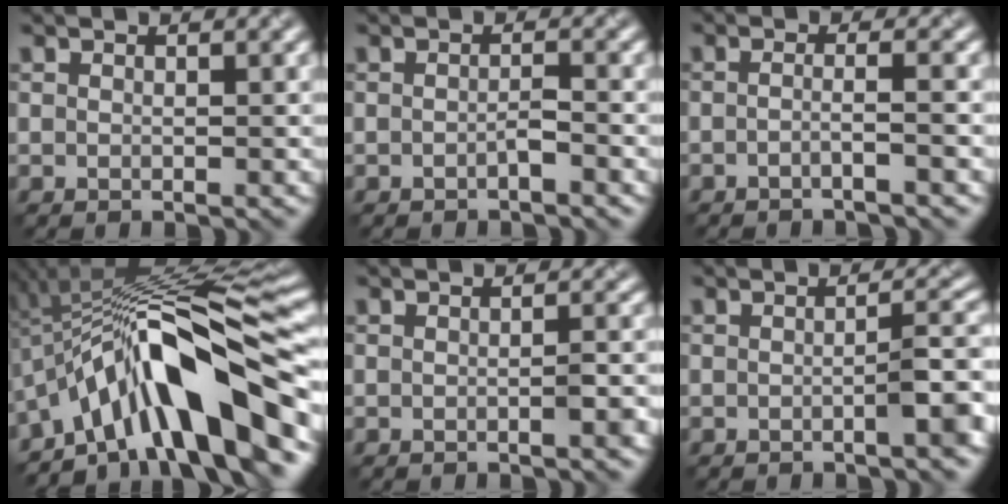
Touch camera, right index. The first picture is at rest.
{"total": 1.2, "force": [-1.1, 0.0, 0.4], "torque": [-0.008, -0.002, -0.019]}
{"total": 1.8, "force": [-1.3, 0.3, 1.3], "torque": [-0.011, -0.005, -0.033]}
{"total": 13.0, "force": [-6.0, 3.4, 11.0], "torque": [-0.158, 0.020, -0.101]}
{"total": 1.5, "force": [-0.8, 0.2, 1.2], "torque": [-0.016, 0.001, -0.016]}
{"total": 3.1, "force": [-1.4, 0.5, 2.7], "torque": [-0.038, 0.008, -0.030]}